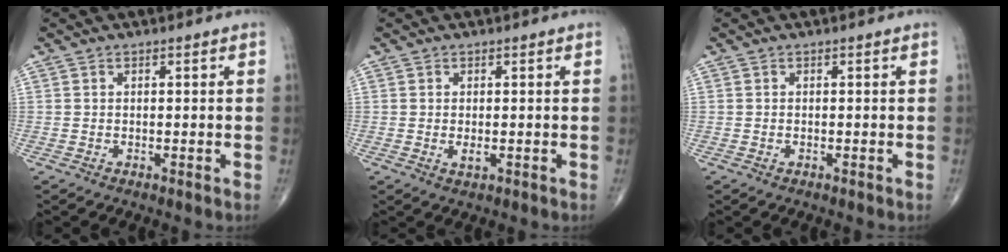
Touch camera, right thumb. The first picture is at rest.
{"total": 1.3, "force": [-0.2, 0.6, 1.2], "torque": [-0.023, -0.005, -0.003]}
{"total": 0.0}